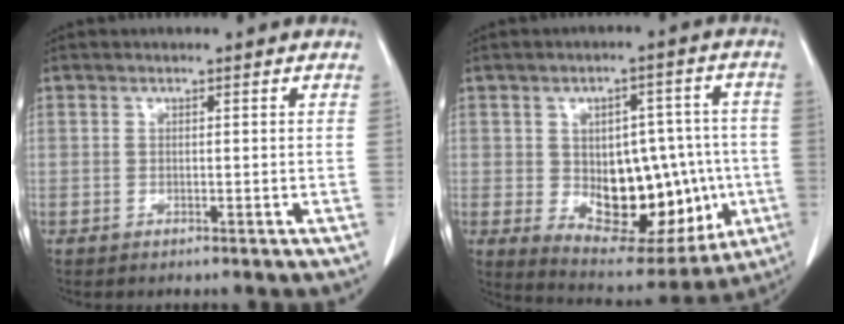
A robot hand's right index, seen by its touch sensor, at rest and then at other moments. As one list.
[{"total": 18.7, "force": [-2.5, 10.6, 15.2], "torque": [-0.224, 0.017, -0.006]}]